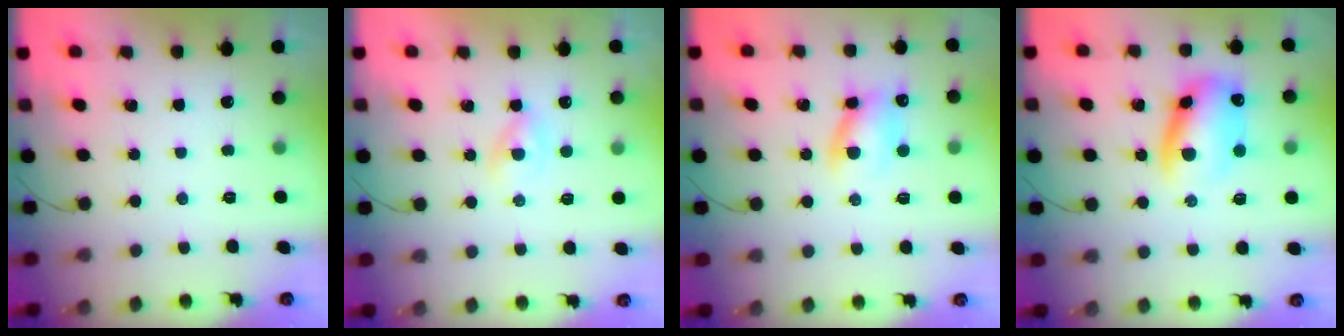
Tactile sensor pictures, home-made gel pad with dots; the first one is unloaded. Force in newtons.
{"total": 2.2, "press": 2.0, "slide": 1.0}
{"total": 9.4, "press": 9.3, "slide": 1.4}
{"total": 12.6, "press": 12.4, "slide": 2.3}